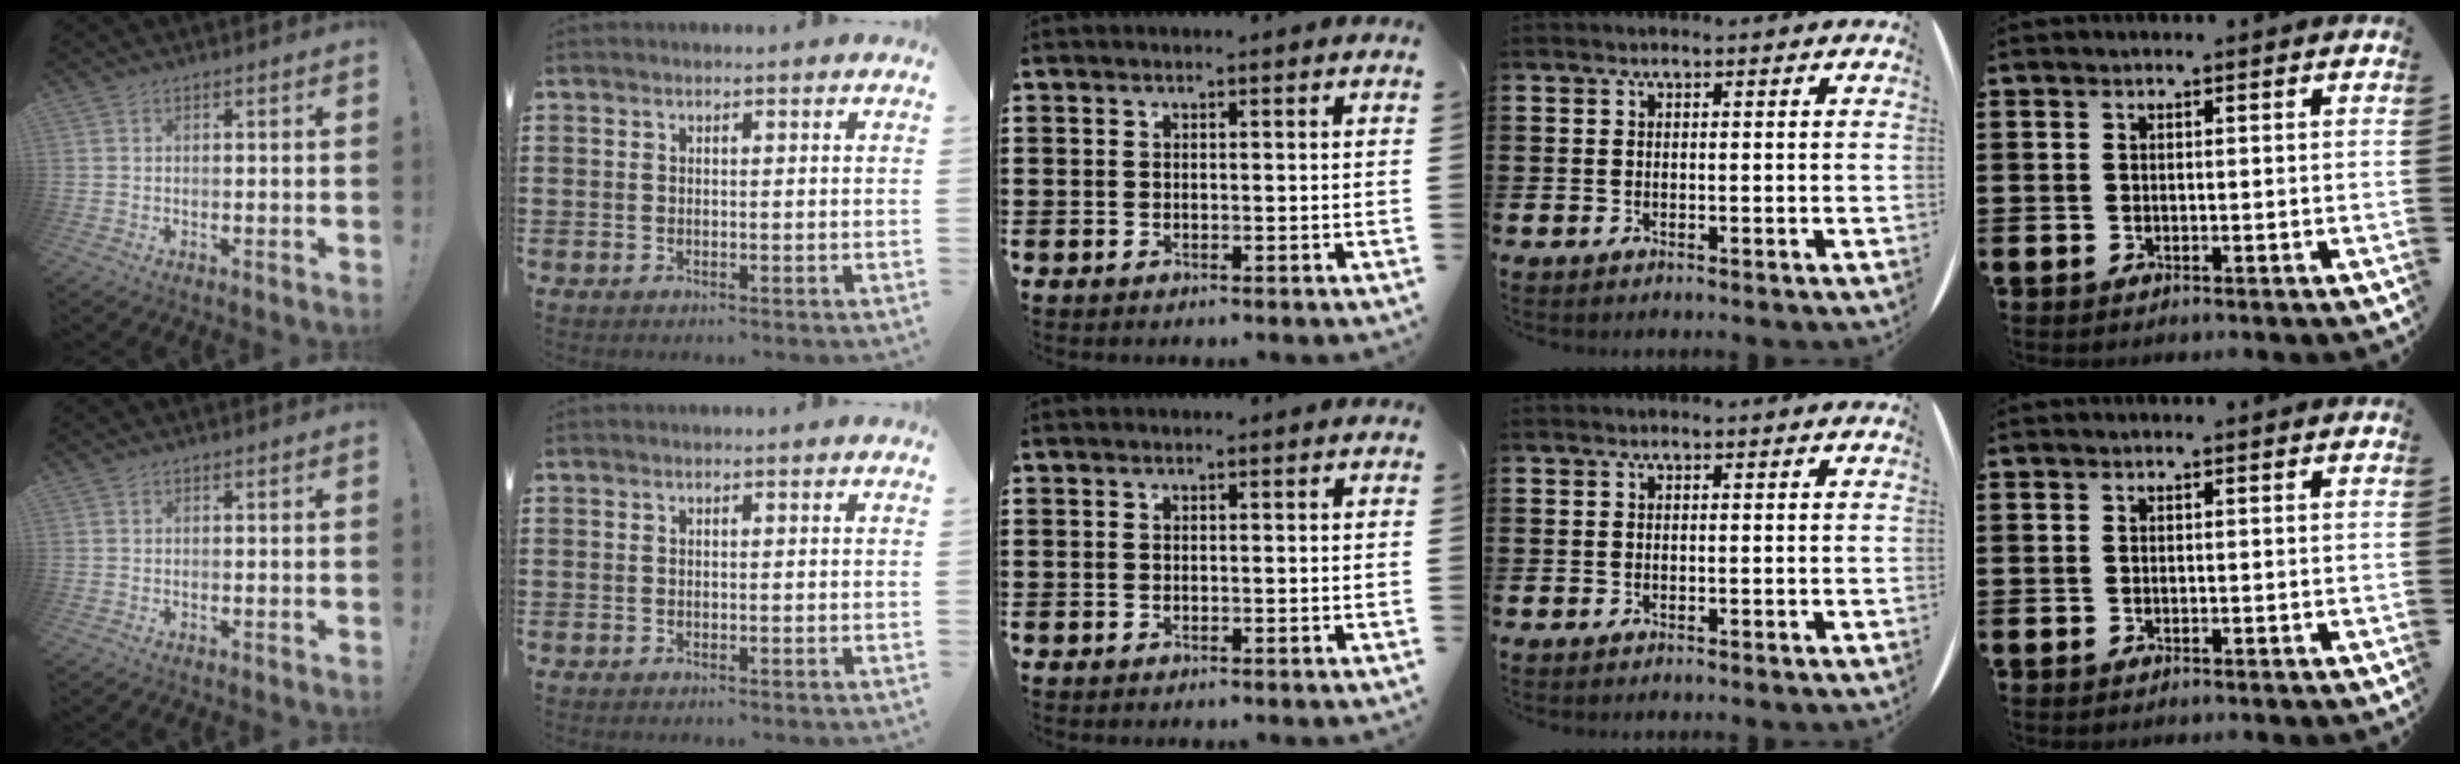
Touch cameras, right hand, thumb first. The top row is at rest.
{}